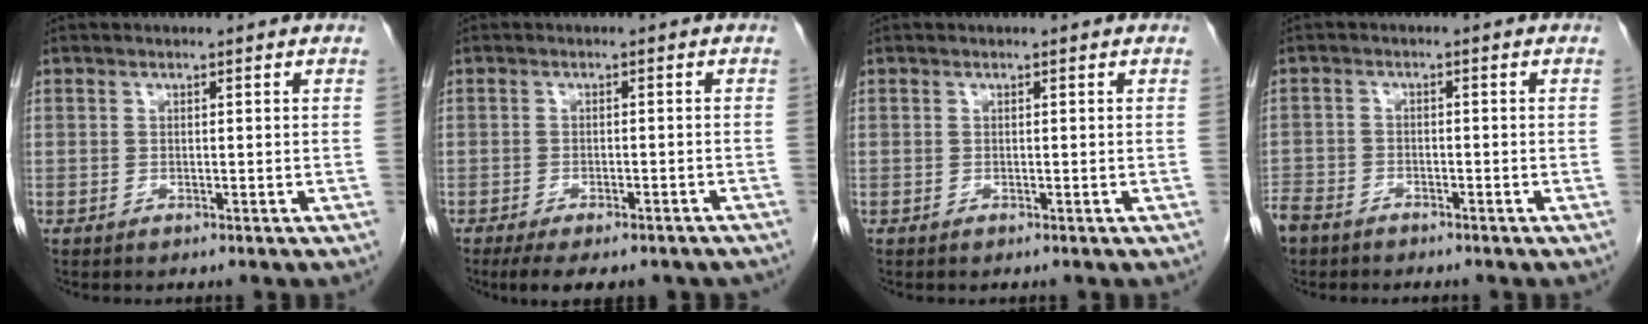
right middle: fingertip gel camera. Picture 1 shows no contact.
{"total": 10.6, "force": [-8.4, 3.8, 5.2], "torque": [-0.076, -0.001, -0.104]}
{"total": 0.0}
{"total": 6.4, "force": [-5.0, 3.6, 1.9], "torque": [-0.046, -0.002, -0.092]}